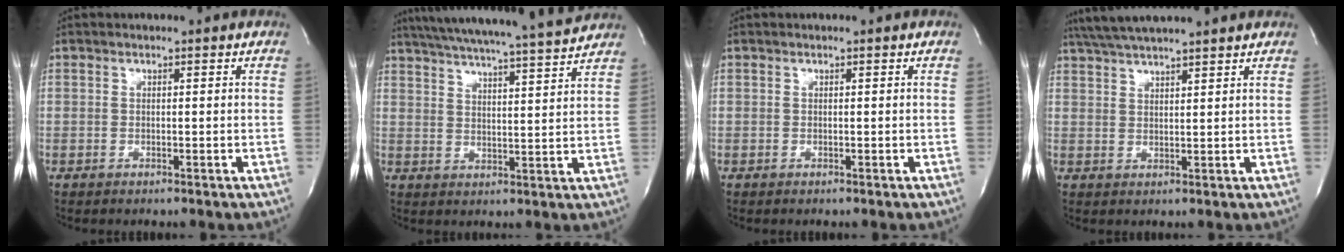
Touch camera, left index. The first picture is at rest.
{"total": 19.0, "force": [17.4, -0.7, 7.5], "torque": [-0.134, -0.013, 0.244]}
{"total": 0.0}
{"total": 10.6, "force": [9.4, 0.1, 4.9], "torque": [-0.090, 0.036, 0.144]}